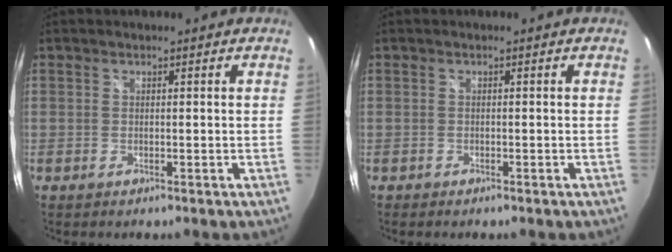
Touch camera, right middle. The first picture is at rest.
{"total": 0.9, "force": [-0.6, 0.6, 0.2], "torque": [-0.007, -0.003, -0.009]}